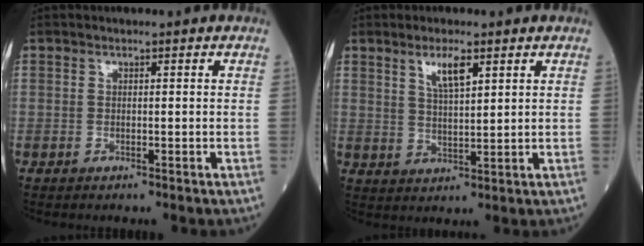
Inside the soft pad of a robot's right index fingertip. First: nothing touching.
{"total": 4.6, "force": [2.6, 0.9, 3.6], "torque": [-0.071, 0.000, 0.050]}